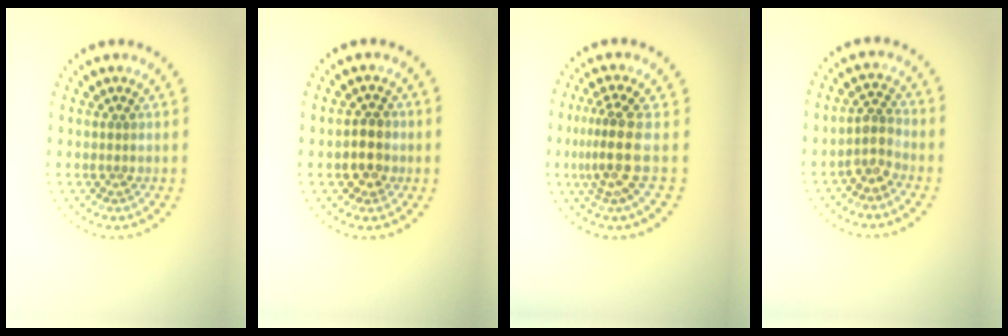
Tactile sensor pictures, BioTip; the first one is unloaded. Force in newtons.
{"total": 2.0, "press": 1.9, "slide": 0.4}
{"total": 3.7, "press": 2.7, "slide": 2.5}
{"total": 2.2, "press": 1.9, "slide": 1.1}